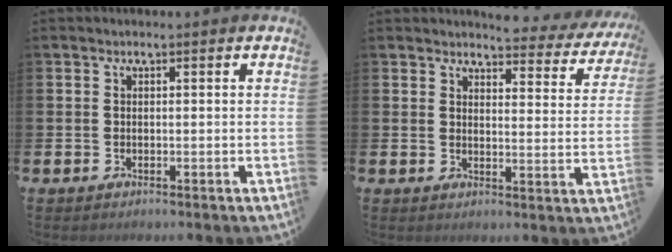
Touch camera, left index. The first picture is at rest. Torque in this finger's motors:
{"motor_torque": [0.99, -1.15, 0.16, 0.01]}